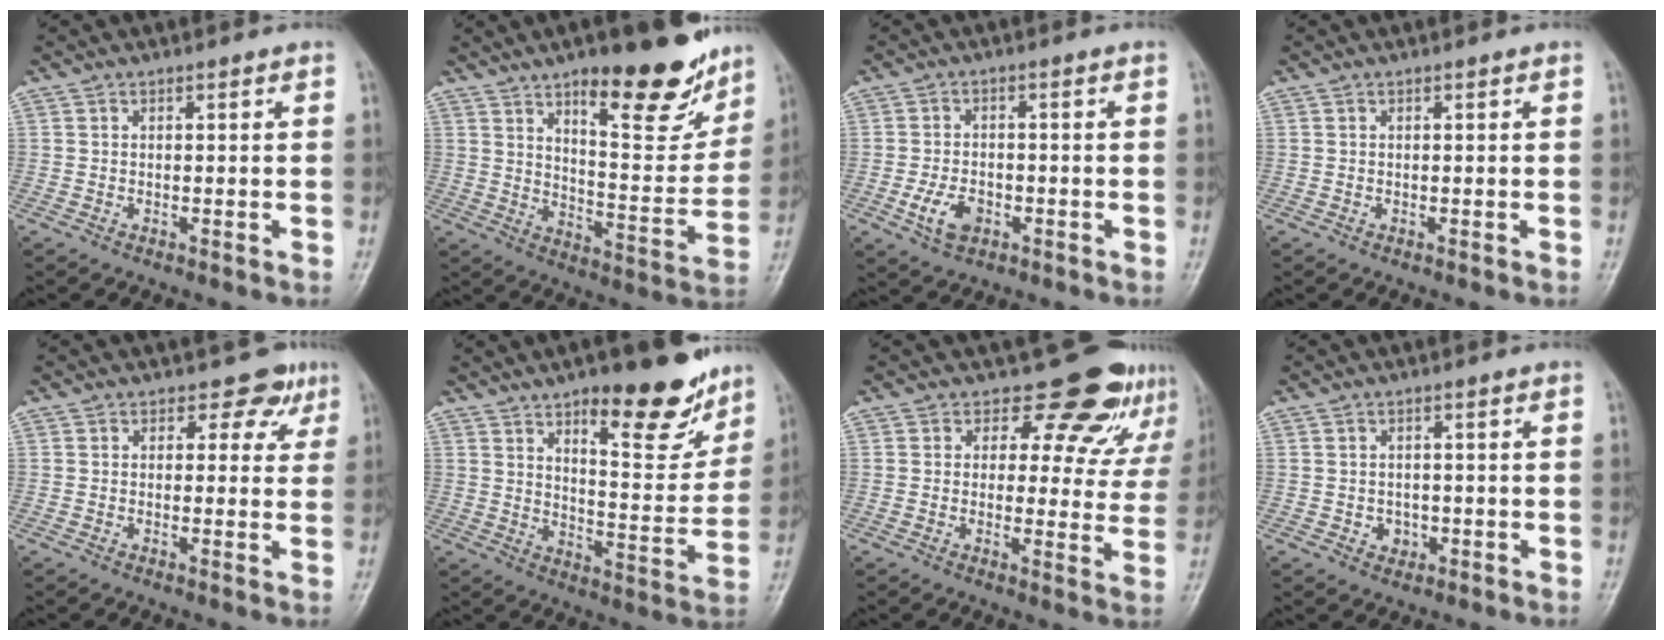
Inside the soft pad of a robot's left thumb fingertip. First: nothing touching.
{"total": 19.1, "force": [12.3, 6.5, 13.1], "torque": [-0.133, -0.078, 0.185]}
{"total": 5.8, "force": [-2.2, 3.7, 3.8], "torque": [-0.067, 0.006, -0.038]}
{"total": 0.0}
{"total": 4.1, "force": [2.3, 3.1, 1.3], "torque": [0.018, -0.006, 0.020]}
{"total": 16.5, "force": [10.8, 5.6, 11.2], "torque": [-0.109, -0.072, 0.164]}
{"total": 12.3, "force": [10.0, 6.1, 3.7], "torque": [0.008, -0.062, 0.102]}
{"total": 2.5, "force": [-0.7, 2.2, 1.1], "torque": [-0.002, 0.004, -0.005]}